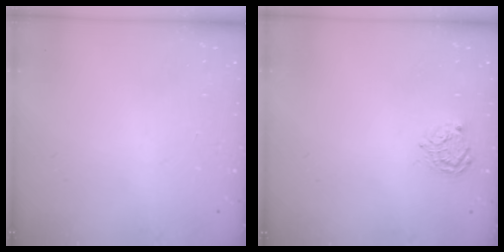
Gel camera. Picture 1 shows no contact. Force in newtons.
{"total": 5.7, "press": 5.7, "slide": 0.2}